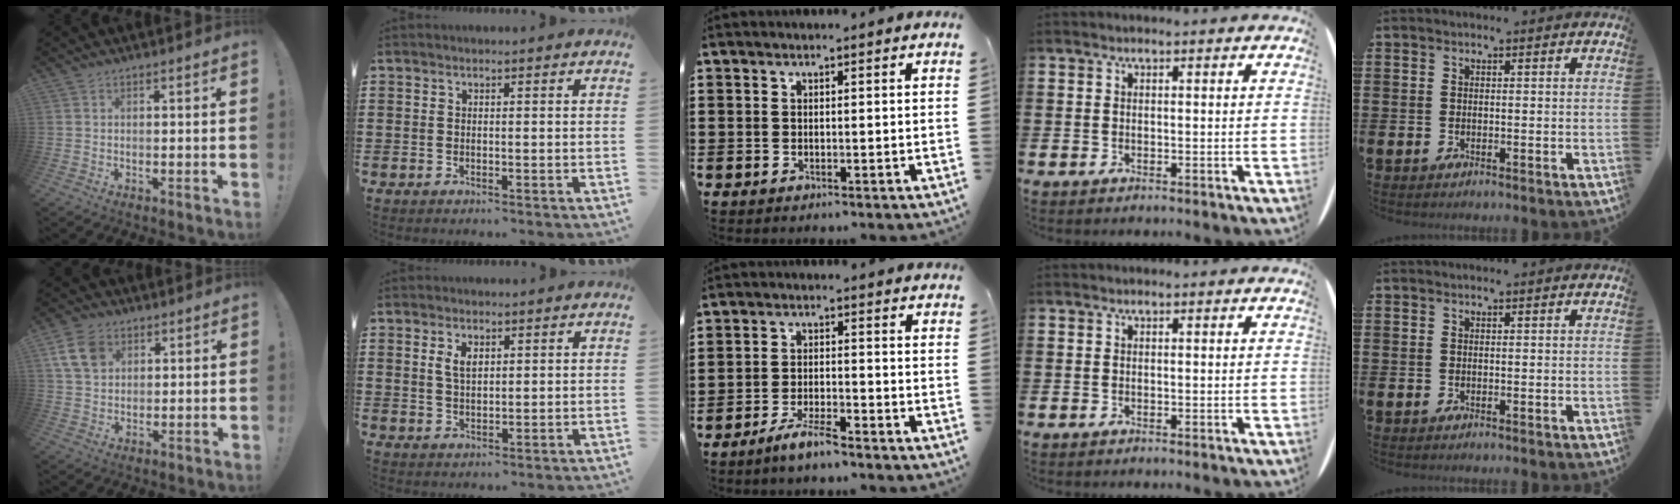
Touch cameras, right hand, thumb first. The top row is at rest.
{"thumb": {"total": 10.0, "force": [4.3, 7.3, 5.4], "torque": [-0.101, -0.003, 0.087]}, "index": {"total": 3.1, "force": [1.2, 1.6, 2.4], "torque": [-0.051, 0.007, 0.020]}, "middle": {"total": 4.0, "force": [-3.3, 0.5, 2.2], "torque": [-0.049, 0.001, -0.066]}}